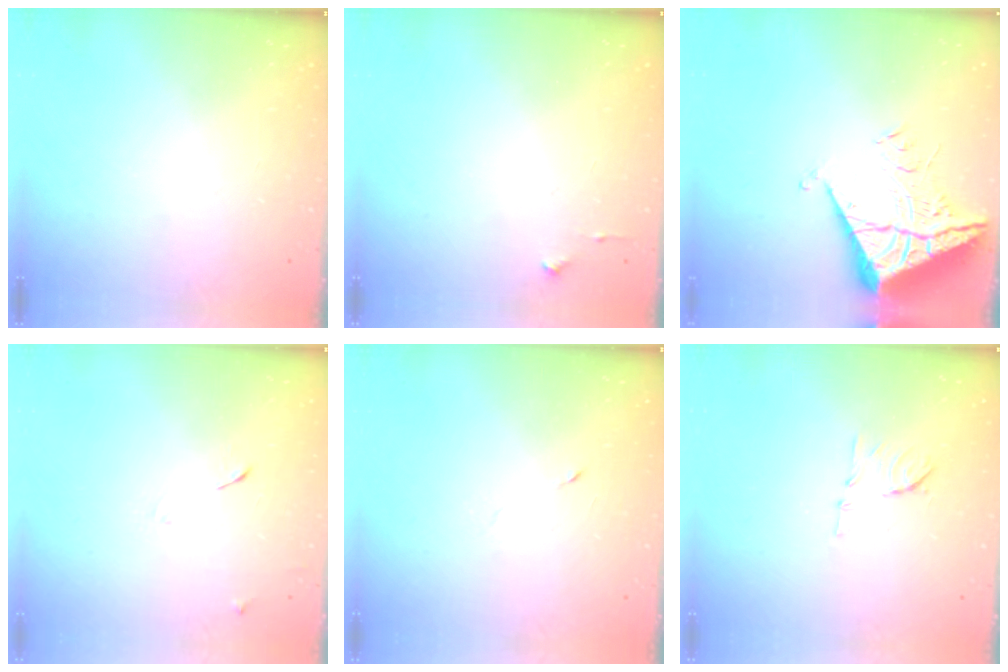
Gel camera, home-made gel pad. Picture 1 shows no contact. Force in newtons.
{"total": 2.7, "press": 2.6, "slide": 0.4}
{"total": 8.8, "press": 8.7, "slide": 0.8}
{"total": 6.2, "press": 6.2, "slide": 0.6}
{"total": 2.9, "press": 2.7, "slide": 1.0}
{"total": 7.5, "press": 7.5, "slide": 0.8}